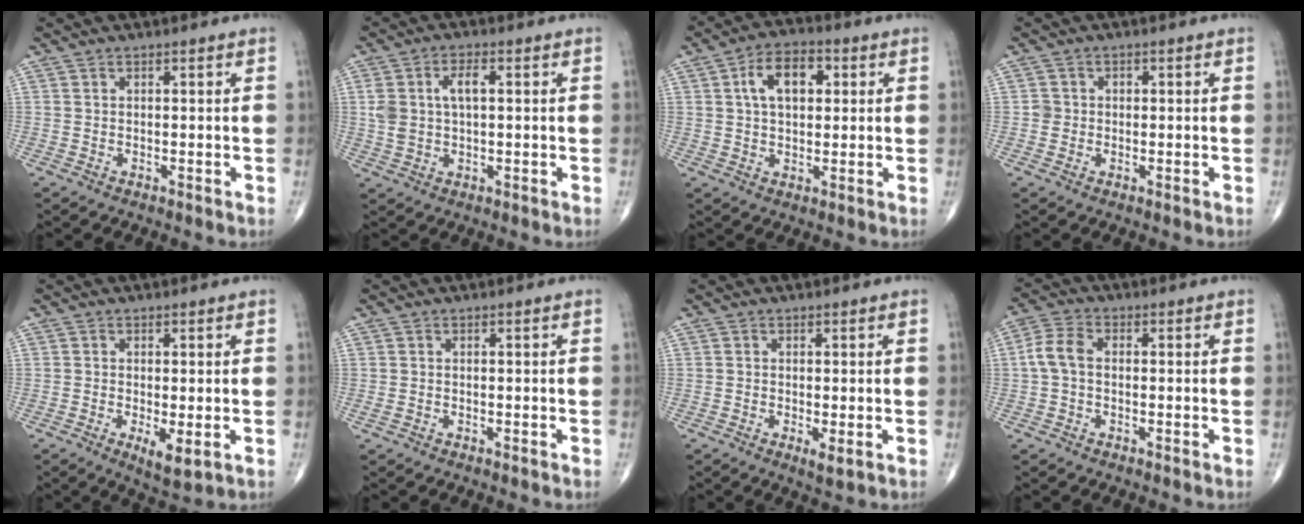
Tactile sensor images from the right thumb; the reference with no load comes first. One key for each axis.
{"total": 6.4, "fx": 1.1, "fy": 3.4, "fz": 5.3, "tx": -0.109, "ty": 0.012, "tz": 0.024}
{"total": 9.3, "fx": 2.4, "fy": 5.5, "fz": 7.0, "tx": -0.106, "ty": 0.012, "tz": 0.035}
{"total": 1.9, "fx": -0.1, "fy": 1.9, "fz": 0.3, "tx": 0.009, "ty": 0.006, "tz": -0.005}
{"total": 4.5, "fx": -1.1, "fy": 1.5, "fz": 4.1, "tx": -0.070, "ty": -0.015, "tz": -0.015}
{"total": 0.6, "fx": -0.2, "fy": 0.3, "fz": 0.5, "tx": -0.015, "ty": 0.002, "tz": -0.001}
{"total": 2.2, "fx": -0.5, "fy": 0.6, "fz": 2.1, "tx": -0.039, "ty": -0.009, "tz": -0.009}
{"total": 5.2, "fx": -0.1, "fy": 3.4, "fz": 3.9, "tx": -0.081, "ty": 0.015, "tz": -0.010}